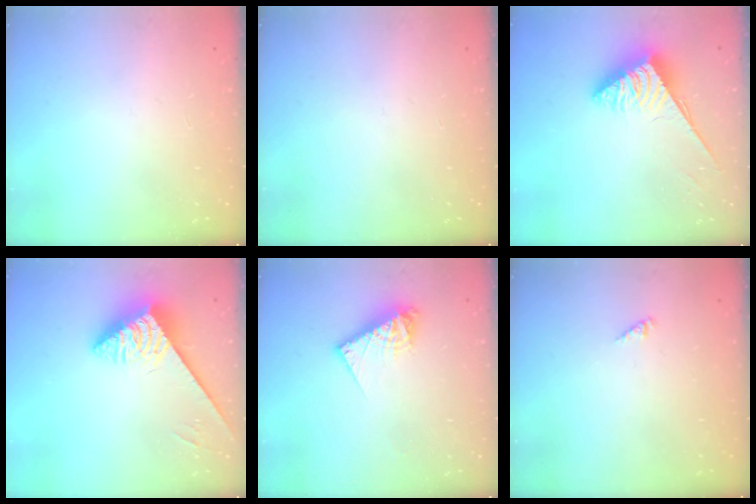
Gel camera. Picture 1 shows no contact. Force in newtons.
{"total": 0.0}
{"total": 3.6, "press": 3.6, "slide": 0.6}
{"total": 3.8, "press": 3.7, "slide": 0.6}
{"total": 9.5, "press": 9.5, "slide": 0.9}
{"total": 0.0}